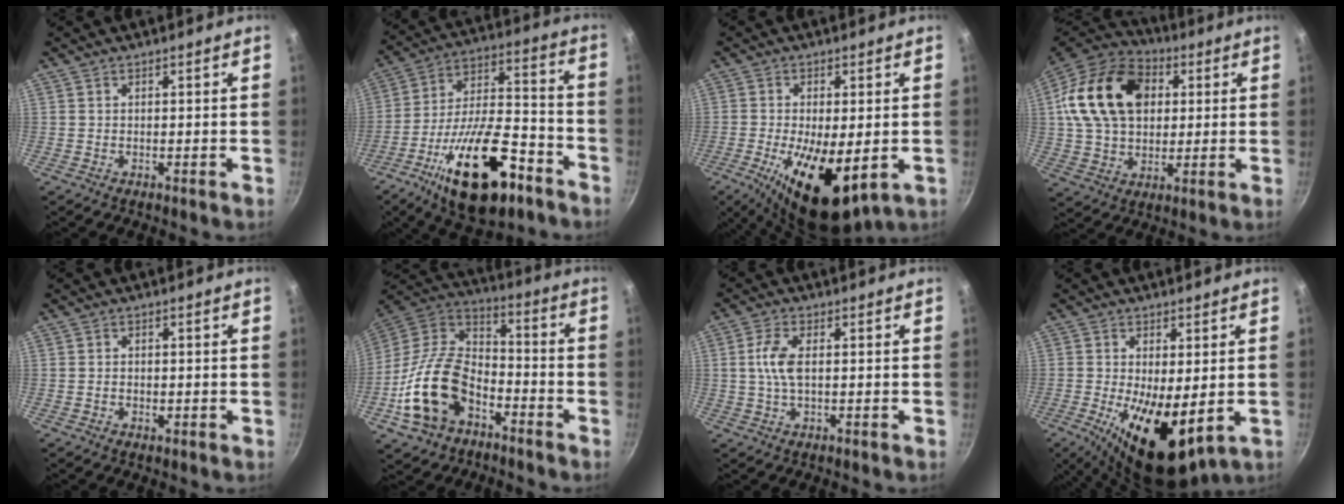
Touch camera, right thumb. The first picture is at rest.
{"total": 24.1, "force": [-12.3, 10.3, 18.0], "torque": [-0.274, 0.060, -0.197]}
{"total": 14.6, "force": [-3.5, 6.1, 12.7], "torque": [-0.214, -0.008, -0.042]}
{"total": 22.0, "force": [4.8, 15.7, 14.7], "torque": [-0.245, 0.016, 0.076]}
{"total": 1.5, "force": [-0.4, 1.2, 1.0], "torque": [-0.014, 0.002, -0.007]}
{"total": 19.6, "force": [-8.0, 12.8, 12.4], "torque": [-0.216, 0.060, -0.156]}
{"total": 5.6, "force": [0.5, 2.5, 4.9], "torque": [-0.110, 0.008, 0.007]}
{"total": 13.4, "force": [-2.2, 5.7, 11.9], "torque": [-0.191, -0.016, -0.021]}